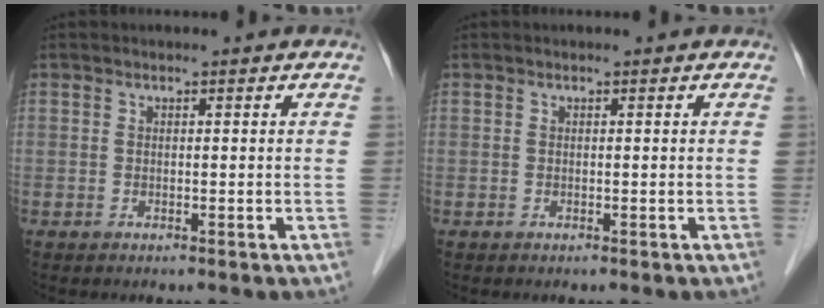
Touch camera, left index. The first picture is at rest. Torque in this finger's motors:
{"motor_torque": [0.01, 0.00, 0.00, 0.00]}